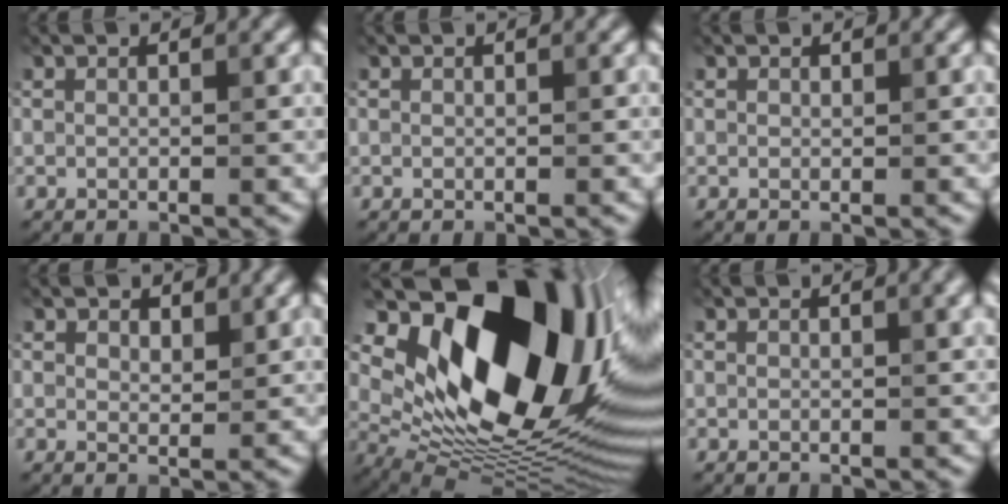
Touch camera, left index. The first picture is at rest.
{"total": 0.0}
{"total": 0.0}
{"total": 1.5, "force": [1.3, 0.8, 0.4], "torque": [-0.009, -0.002, 0.022]}
{"total": 20.2, "force": [6.9, 11.0, 15.4], "torque": [-0.264, 0.017, 0.124]}
{"total": 1.6, "force": [0.6, 0.5, 1.4], "torque": [-0.013, 0.006, 0.006]}